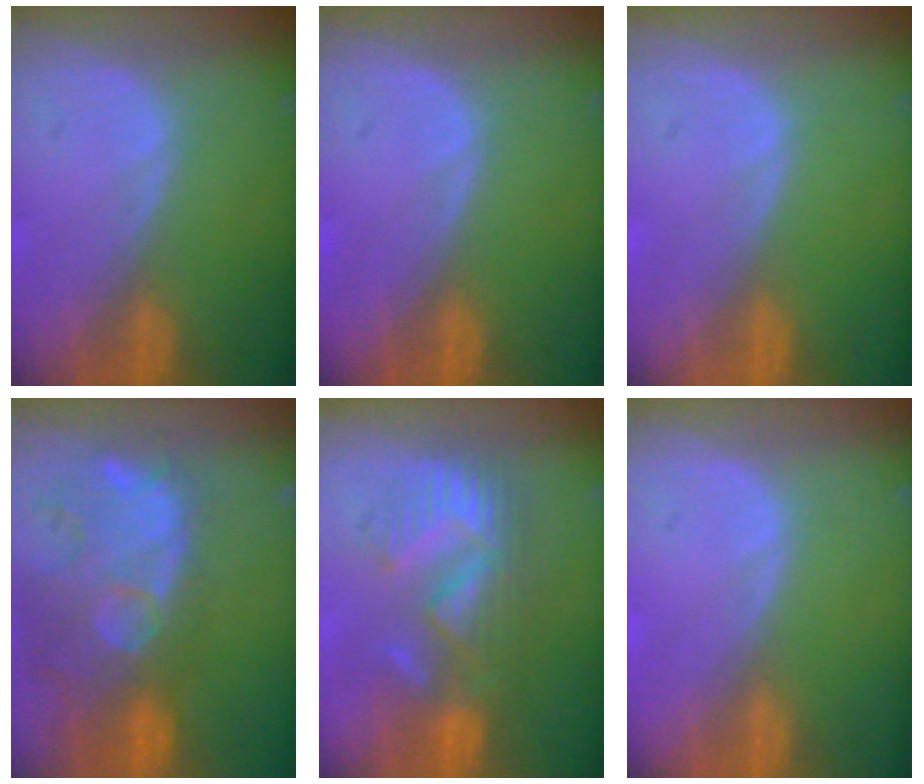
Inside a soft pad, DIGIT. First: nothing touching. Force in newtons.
{"total": 0.0}
{"total": 0.0}
{"total": 14.4, "press": 11.8, "slide": 8.3}
{"total": 8.7, "press": 8.7, "slide": 0.6}
{"total": 0.0}